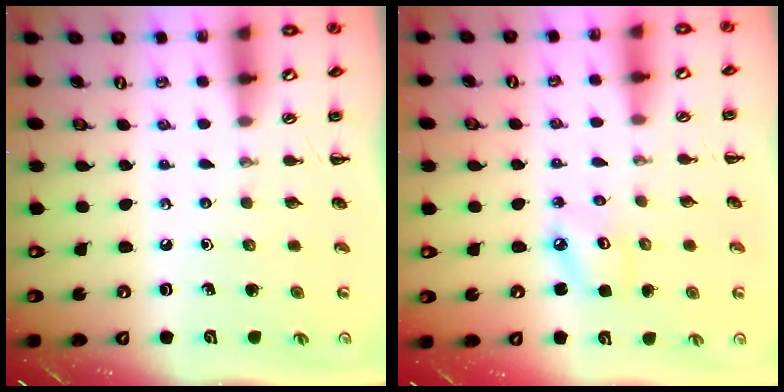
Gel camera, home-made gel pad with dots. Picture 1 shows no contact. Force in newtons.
{"total": 4.2, "press": 4.2, "slide": 0.4}